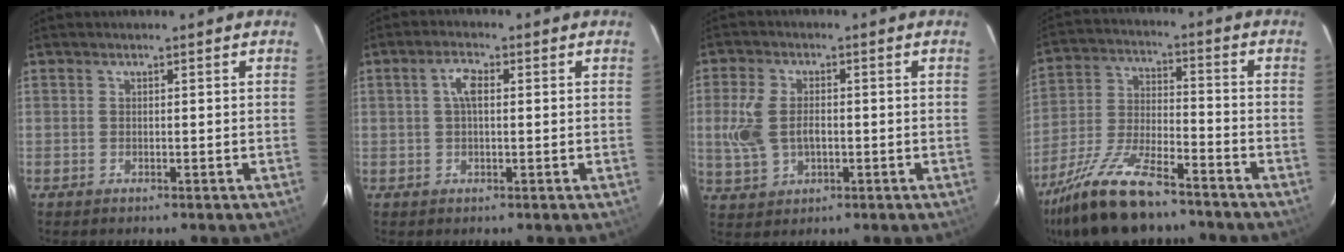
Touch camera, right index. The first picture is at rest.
{"total": 3.3, "force": [0.5, 1.4, 2.9], "torque": [-0.059, 0.010, 0.010]}
{"total": 8.1, "force": [-0.4, 5.2, 6.2], "torque": [-0.142, 0.004, -0.001]}
{"total": 18.1, "force": [-14.0, 5.2, 10.3], "torque": [-0.222, -0.026, -0.251]}